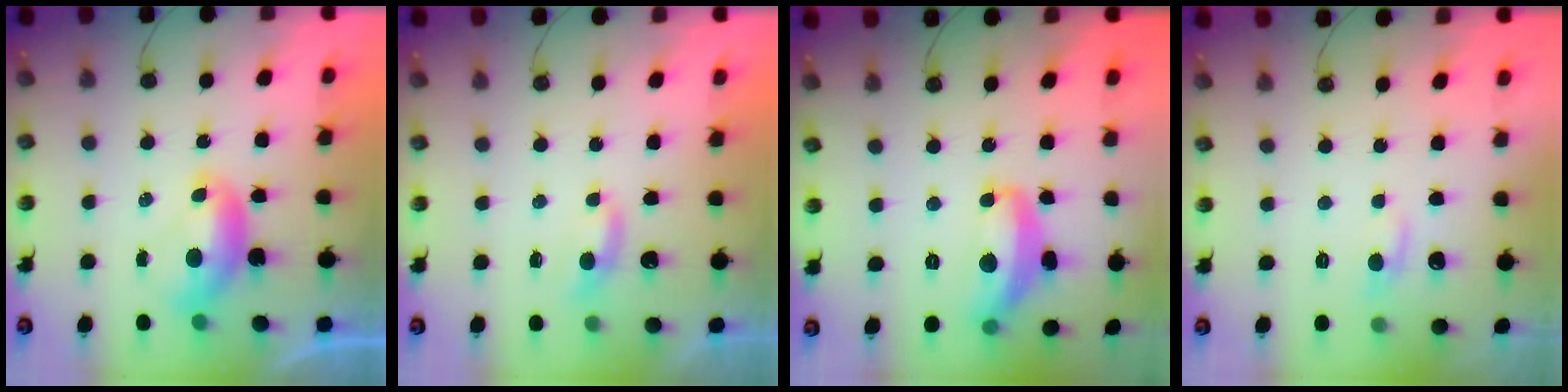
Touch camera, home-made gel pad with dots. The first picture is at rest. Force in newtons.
{"total": 1.7, "press": 1.6, "slide": 0.4}
{"total": 8.8, "press": 8.7, "slide": 0.8}
{"total": 0.8, "press": 0.3, "slide": 0.7}